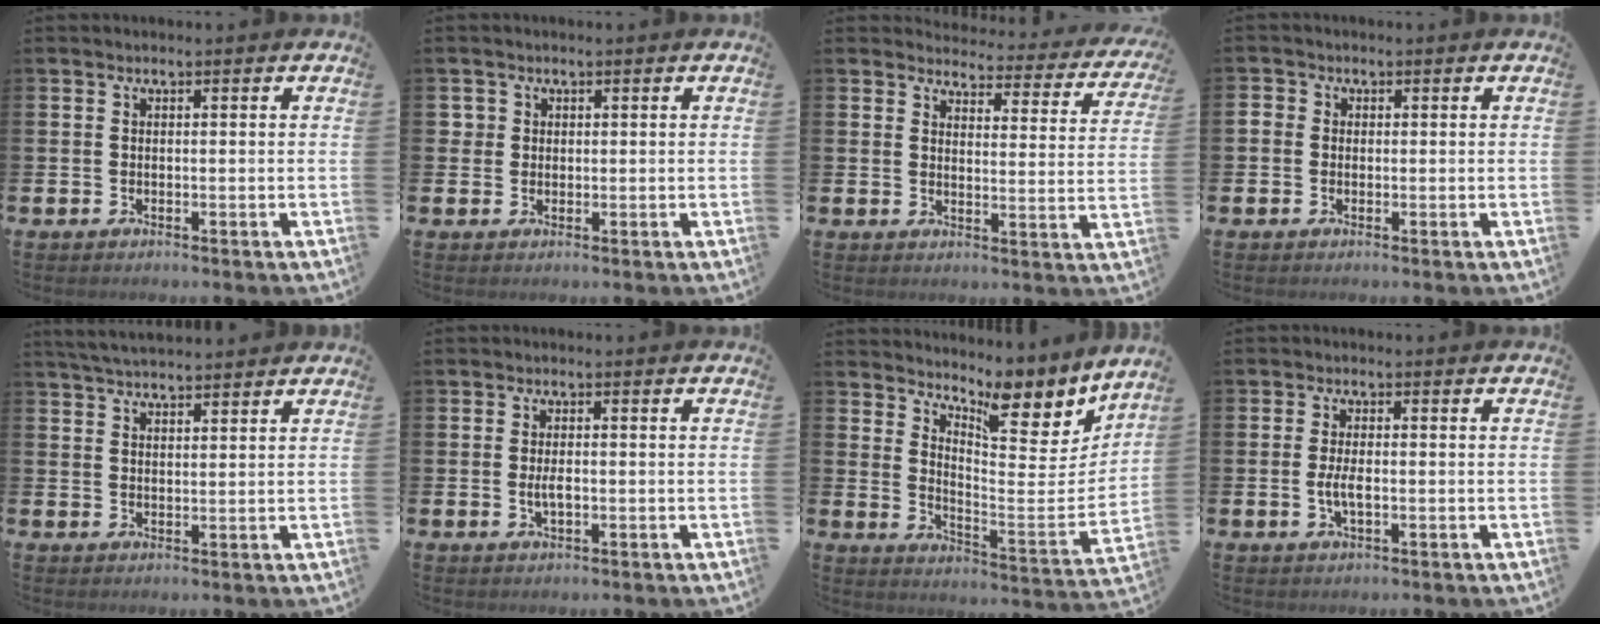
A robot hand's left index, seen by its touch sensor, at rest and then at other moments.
{"total": 1.7, "force": [0.9, 1.4, 0.2], "torque": [0.007, 0.004, 0.013]}
{"total": 3.6, "force": [3.5, 0.9, 0.4], "torque": [-0.009, -0.038, 0.052]}
{"total": 1.1, "force": [0.0, 1.1, 0.3], "torque": [0.001, 0.003, -0.004]}
{"total": 4.2, "force": [4.0, 0.4, 0.9], "torque": [-0.026, -0.015, 0.075]}
{"total": 2.2, "force": [-0.1, 1.0, 1.9], "torque": [-0.030, -0.002, -0.005]}
{"total": 8.4, "force": [7.6, 2.0, 3.1], "torque": [-0.041, -0.080, 0.122]}
{"total": 2.8, "force": [-0.3, 1.1, 2.6], "torque": [-0.039, -0.003, -0.008]}